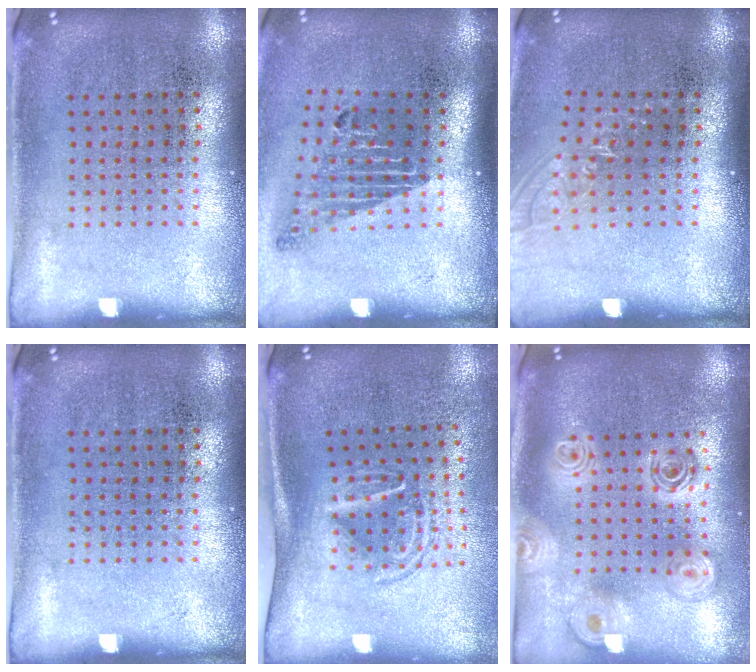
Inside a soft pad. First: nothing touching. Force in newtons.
{"total": 1.8, "press": 1.3, "slide": 1.3}
{"total": 1.1, "press": 1.0, "slide": 0.5}
{"total": 0.0}
{"total": 1.7, "press": 1.2, "slide": 1.2}
{"total": 2.3, "press": 1.8, "slide": 1.4}